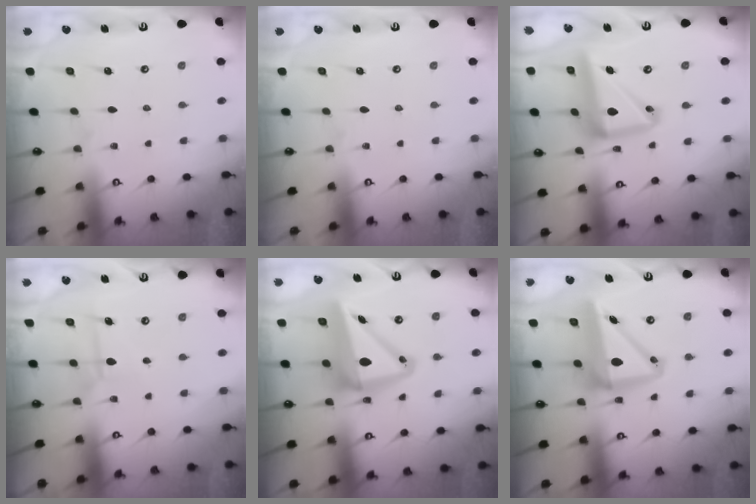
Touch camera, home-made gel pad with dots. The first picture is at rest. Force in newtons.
{"total": 0.0}
{"total": 15.3, "press": 15.2, "slide": 1.7}
{"total": 5.8, "press": 5.8, "slide": 0.1}
{"total": 12.0, "press": 11.7, "slide": 2.5}
{"total": 11.3, "press": 10.9, "slide": 2.9}